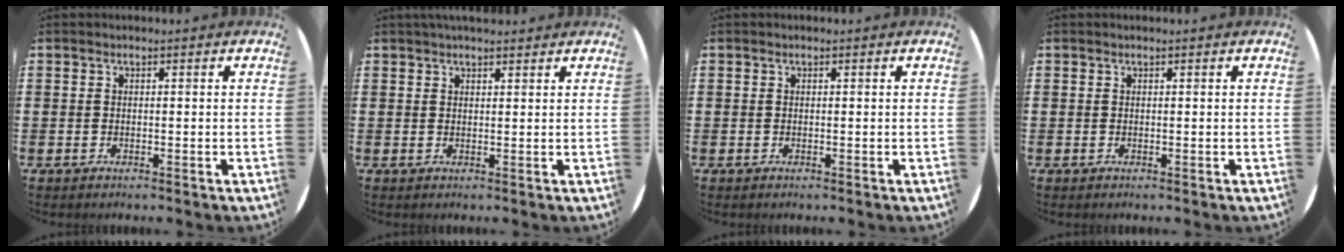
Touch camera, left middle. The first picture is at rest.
{"total": 1.6, "force": [1.5, 0.2, 0.4], "torque": [-0.010, 0.003, 0.029]}
{"total": 0.0}
{"total": 0.0}